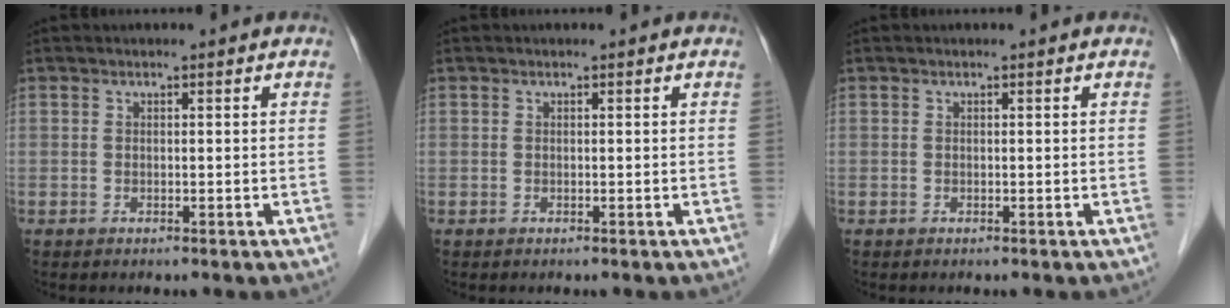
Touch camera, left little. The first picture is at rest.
{"total": 0.0}
{"total": 0.0}